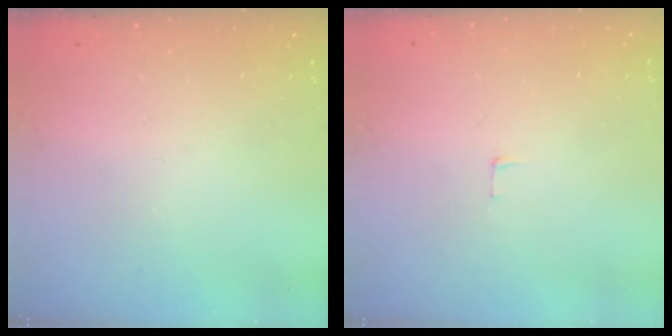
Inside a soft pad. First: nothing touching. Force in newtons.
{"total": 3.8, "press": 3.8, "slide": 0.3}